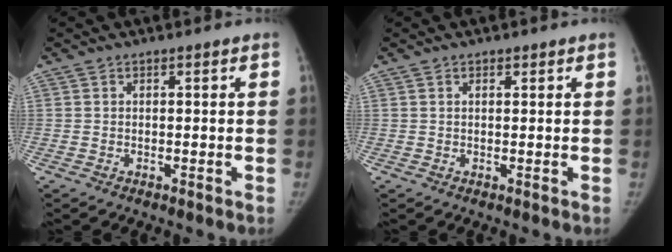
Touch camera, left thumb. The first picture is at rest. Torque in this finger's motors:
{"motor_torque": [-0.28, 0.30, -0.41, 0.29, -0.02]}